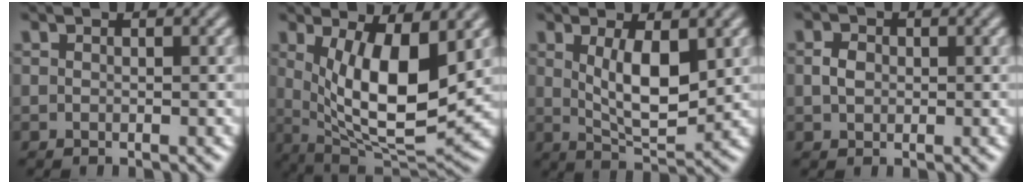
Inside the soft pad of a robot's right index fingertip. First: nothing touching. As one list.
[{"total": 11.3, "force": [1.0, 5.7, 9.7], "torque": [-0.167, -0.046, 0.043]}, {"total": 5.2, "force": [0.9, 1.2, 4.9], "torque": [-0.076, -0.022, 0.029]}, {"total": 0.6, "force": [0.1, -0.1, 0.6], "torque": [-0.006, -0.005, 0.010]}]